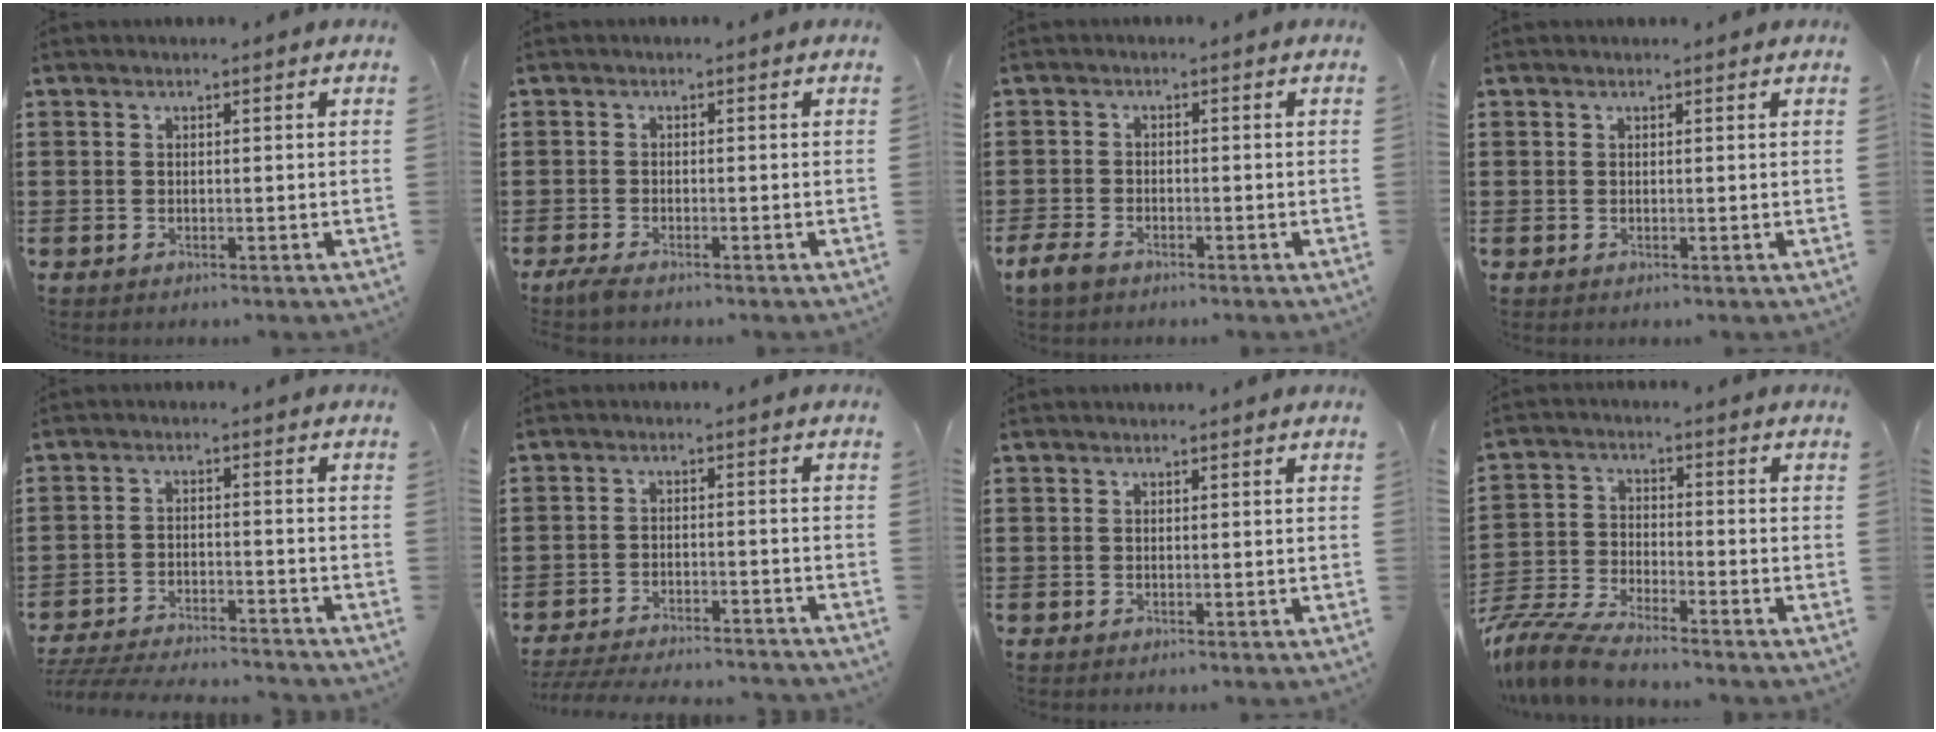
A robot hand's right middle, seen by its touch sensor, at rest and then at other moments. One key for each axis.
{"total": 1.7, "fx": -1.3, "fy": 0.1, "fz": 1.1, "tx": -0.035, "ty": -0.009, "tz": -0.028}
{"total": 2.7, "fx": -1.9, "fy": 1.2, "fz": 1.5, "tx": -0.049, "ty": -0.001, "tz": -0.043}
{"total": 0.0}
{"total": 4.9, "fx": -4.8, "fy": 0.2, "fz": 1.0, "tx": -0.029, "ty": -0.002, "tz": -0.101}
{"total": 4.4, "fx": -4.4, "fy": 0.0, "fz": 0.8, "tx": -0.020, "ty": -0.004, "tz": -0.090}
{"total": 0.0}
{"total": 6.5, "fx": -6.0, "fy": 0.7, "fz": 2.3, "tx": -0.068, "ty": -0.004, "tz": -0.123}